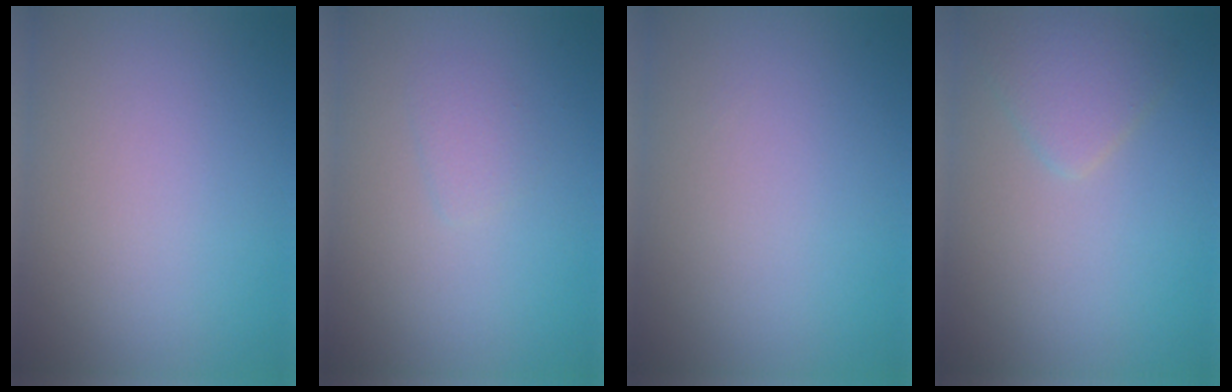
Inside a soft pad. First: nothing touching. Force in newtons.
{"total": 1.0, "press": 1.0, "slide": 0.1}
{"total": 0.0}
{"total": 2.3, "press": 2.2, "slide": 0.2}